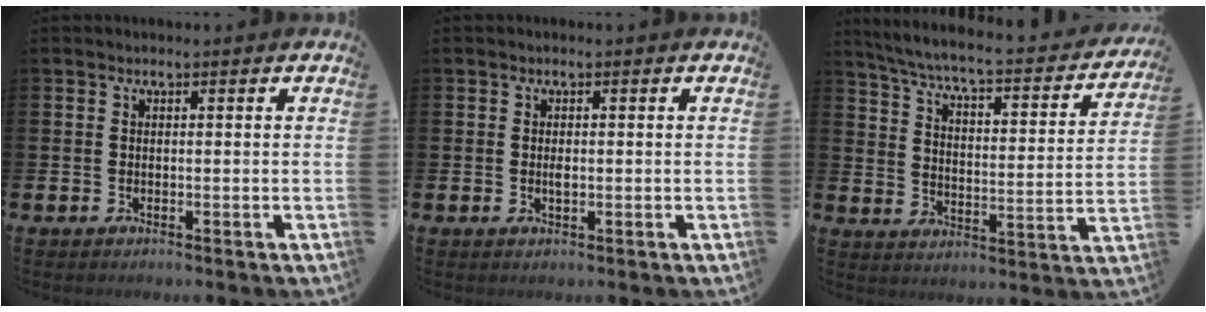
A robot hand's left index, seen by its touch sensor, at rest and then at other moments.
{"total": 0.9, "force": [0.0, 0.4, 0.8], "torque": [-0.016, 0.000, 0.000]}
{"total": 5.5, "force": [4.8, 0.6, 2.6], "torque": [-0.081, -0.041, 0.073]}